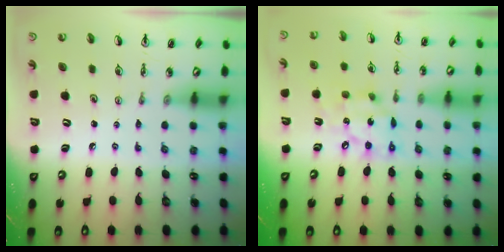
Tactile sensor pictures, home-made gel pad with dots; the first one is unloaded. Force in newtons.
{"total": 13.1, "press": 13.1, "slide": 1.4}